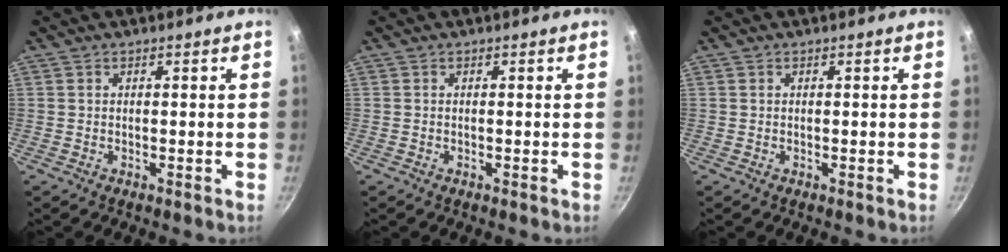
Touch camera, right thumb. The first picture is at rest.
{"total": 0.0}
{"total": 0.0}